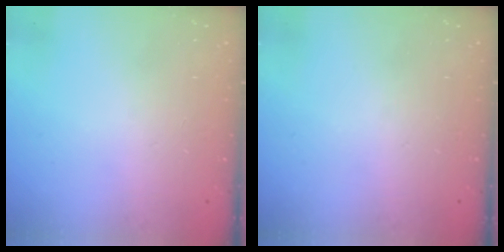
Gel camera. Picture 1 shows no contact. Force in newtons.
{"total": 0.0}